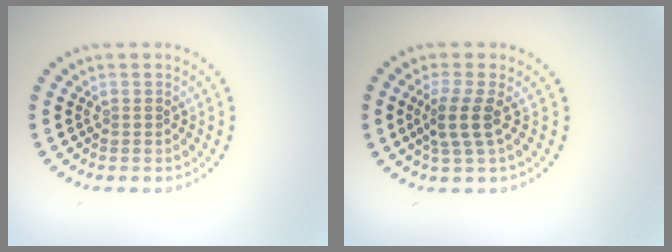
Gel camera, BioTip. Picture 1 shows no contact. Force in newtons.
{"total": 2.5, "press": 1.9, "slide": 1.7}